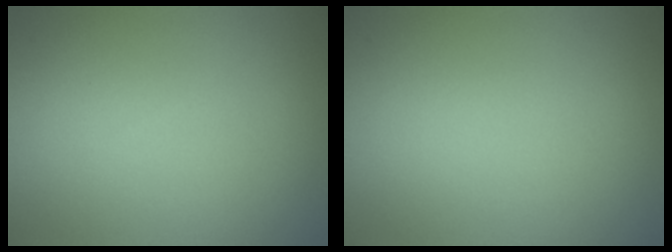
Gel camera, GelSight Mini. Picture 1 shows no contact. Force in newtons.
{"total": 0.0}